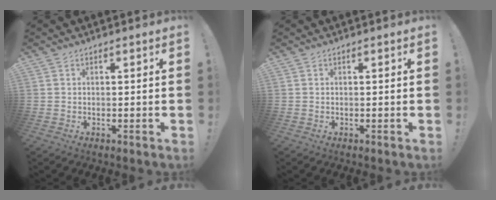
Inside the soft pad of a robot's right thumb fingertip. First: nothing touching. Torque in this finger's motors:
{"motor_torque": [0.00, 0.00, 0.03, 0.03, 0.00]}